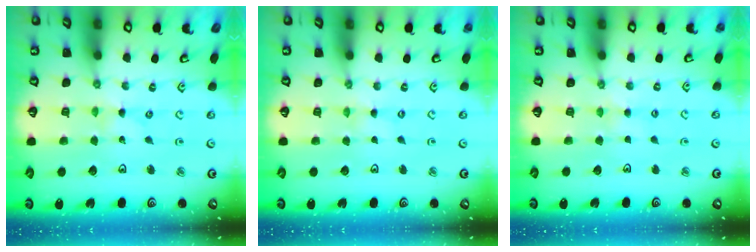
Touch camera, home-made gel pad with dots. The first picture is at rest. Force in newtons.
{"total": 0.0}
{"total": 2.8, "press": 2.8, "slide": 0.4}